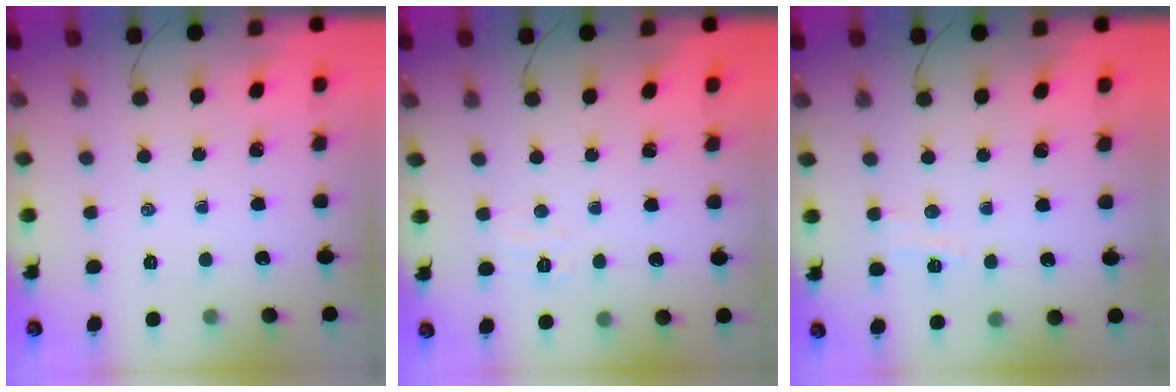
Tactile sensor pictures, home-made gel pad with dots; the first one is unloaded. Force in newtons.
{"total": 3.0, "press": 2.9, "slide": 0.7}
{"total": 3.4, "press": 3.3, "slide": 1.1}